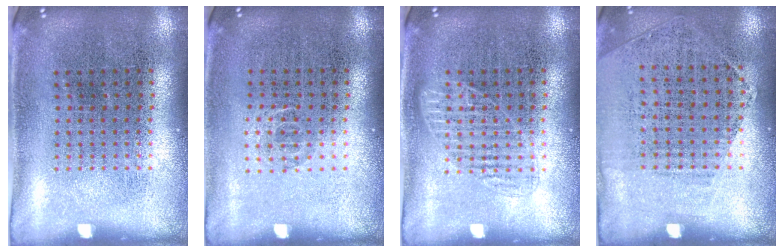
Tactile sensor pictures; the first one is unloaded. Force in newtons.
{"total": 0.6, "press": 0.4, "slide": 0.4}
{"total": 1.6, "press": 1.6, "slide": 0.3}
{"total": 1.2, "press": 1.0, "slide": 0.7}